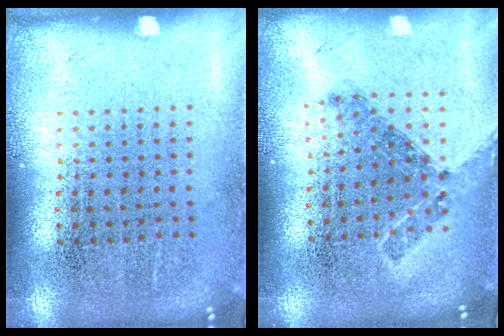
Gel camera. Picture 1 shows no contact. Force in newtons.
{"total": 0.6, "press": 0.5, "slide": 0.3}